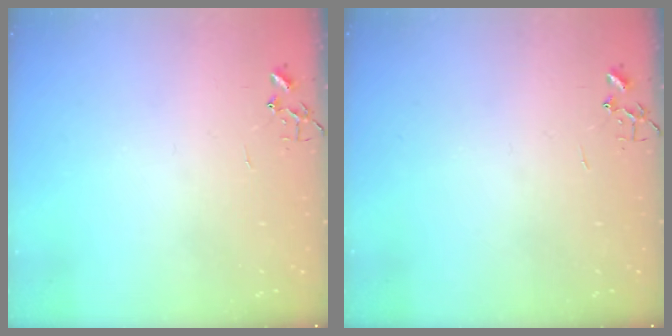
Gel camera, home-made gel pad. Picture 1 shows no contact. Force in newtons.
{"total": 0.0}